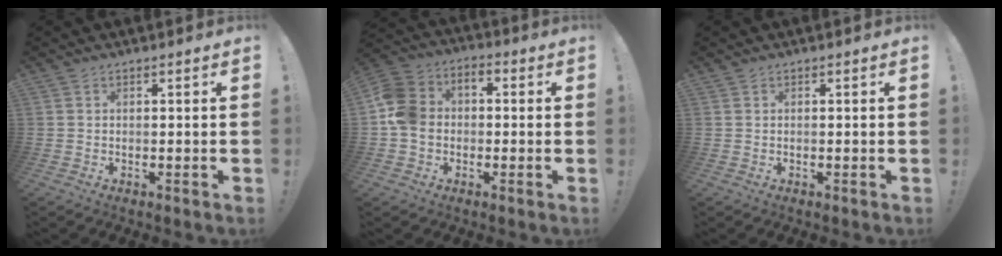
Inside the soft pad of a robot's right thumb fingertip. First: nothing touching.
{"total": 10.9, "force": [-2.7, 8.7, 5.9], "torque": [-0.119, 0.030, -0.049]}
{"total": 0.0}